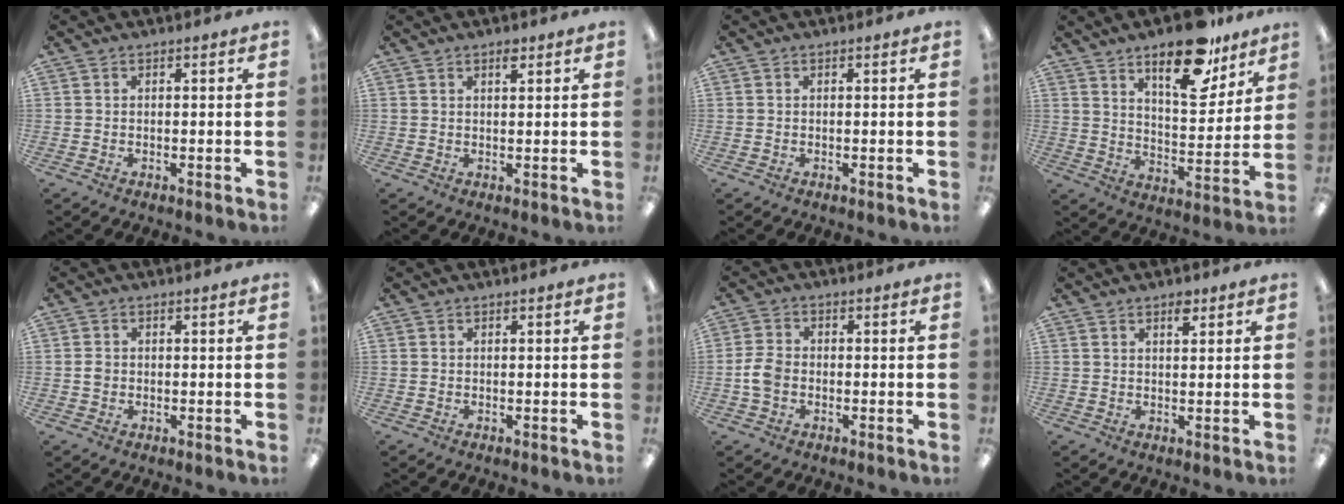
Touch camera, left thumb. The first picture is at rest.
{"total": 2.0, "force": [1.6, 0.7, 1.1], "torque": [-0.008, -0.006, 0.025]}
{"total": 0.0}
{"total": 17.9, "force": [12.5, 7.3, 10.5], "torque": [-0.139, -0.072, 0.207]}
{"total": 1.5, "force": [0.0, 1.3, 0.7], "torque": [-0.014, 0.005, -0.002]}
{"total": 0.0}
{"total": 5.1, "force": [-1.1, 3.7, 3.4], "torque": [-0.069, 0.008, -0.021]}
{"total": 3.0, "force": [2.2, 1.3, 1.5], "torque": [-0.010, -0.010, 0.034]}